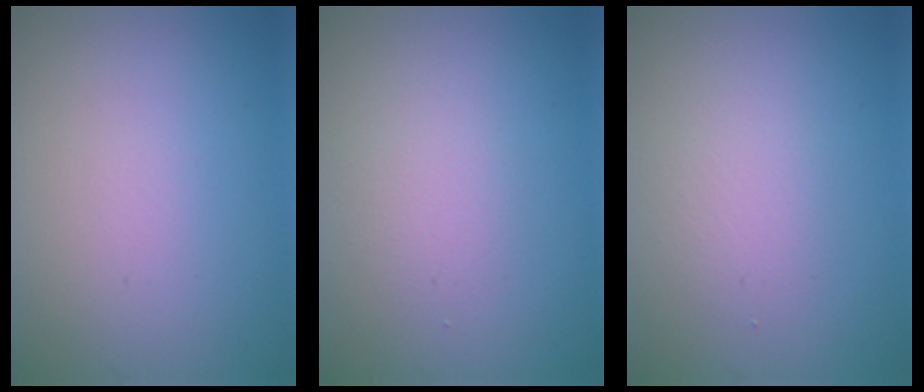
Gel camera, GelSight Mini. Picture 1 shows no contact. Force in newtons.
{"total": 1.6, "press": 1.6, "slide": 0.1}
{"total": 2.0, "press": 1.9, "slide": 0.2}